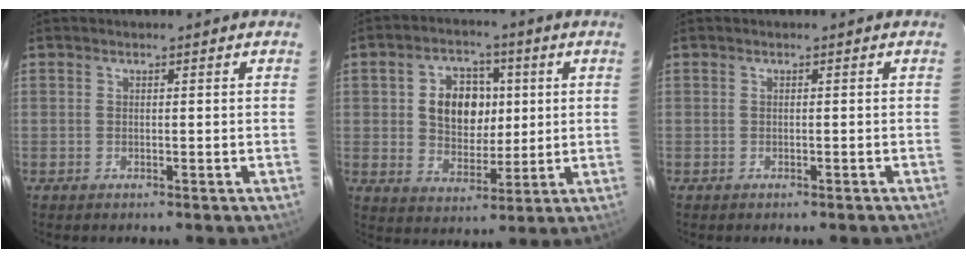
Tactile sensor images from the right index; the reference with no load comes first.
{"total": 10.4, "force": [1.8, 7.8, 6.7], "torque": [-0.126, 0.018, 0.038]}
{"total": 0.5, "force": [-0.5, 0.0, 0.2], "torque": [-0.001, 0.002, -0.008]}